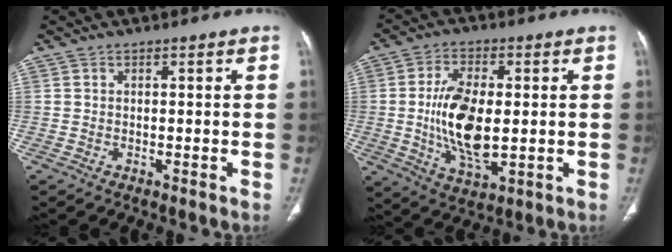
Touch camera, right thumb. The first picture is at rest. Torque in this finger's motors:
{"motor_torque": [1.89, 1.72, 1.42, -0.97, 0.15]}